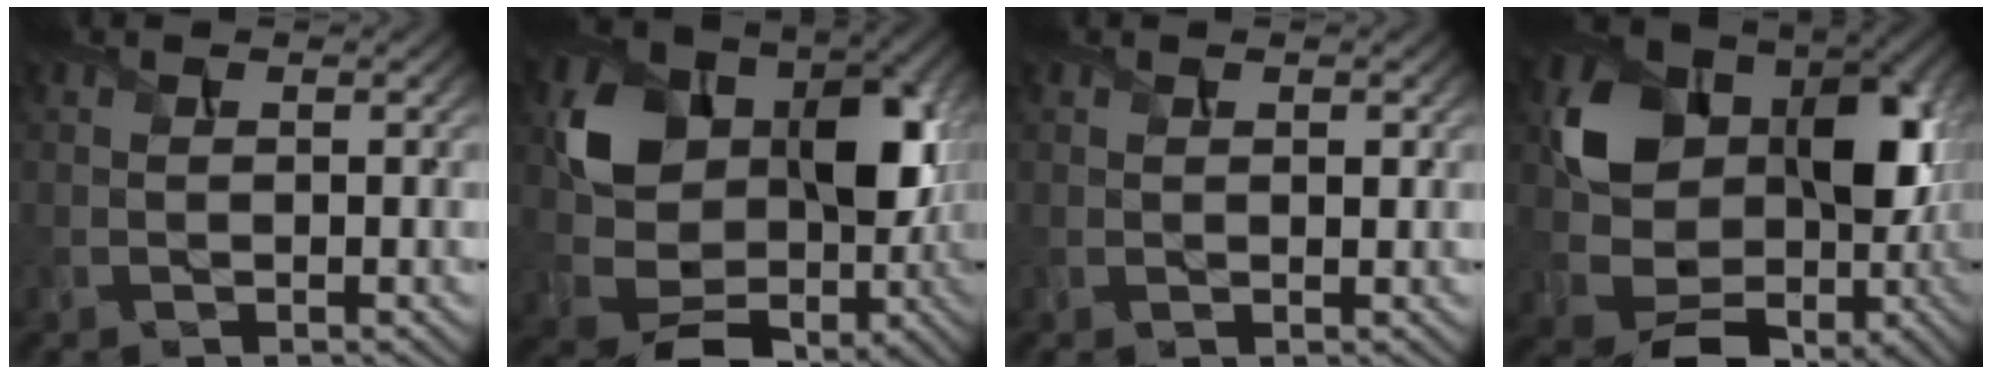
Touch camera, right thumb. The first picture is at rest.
{"total": 14.7, "force": [0.4, 11.1, 9.7], "torque": [-0.155, -0.019, 0.008]}
{"total": 1.0, "force": [0.5, 0.6, 0.6], "torque": [-0.011, -0.002, 0.013]}
{"total": 16.3, "force": [0.3, 12.3, 10.7], "torque": [-0.183, -0.027, 0.014]}